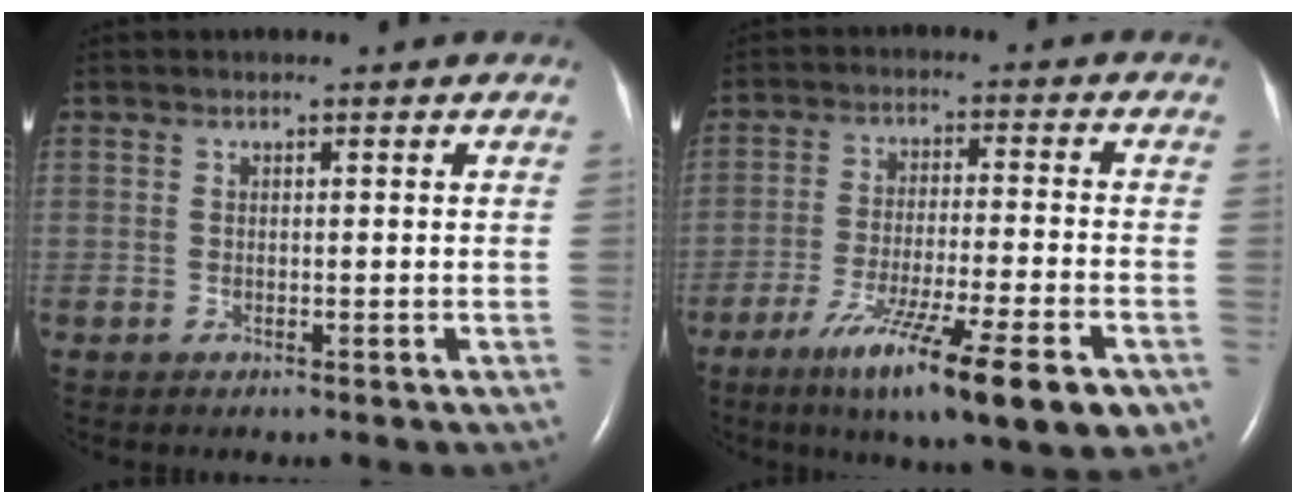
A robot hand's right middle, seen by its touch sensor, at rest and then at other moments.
{"total": 16.4, "force": [-9.5, 1.4, 13.3], "torque": [-0.180, -0.038, -0.151]}